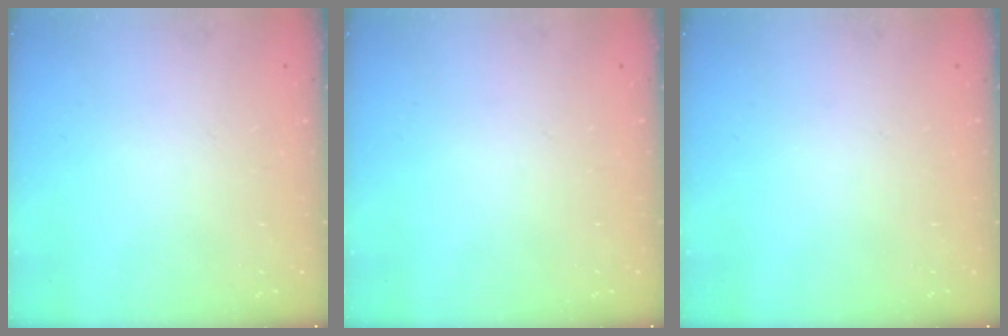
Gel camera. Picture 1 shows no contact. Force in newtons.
{"total": 0.0}
{"total": 0.0}